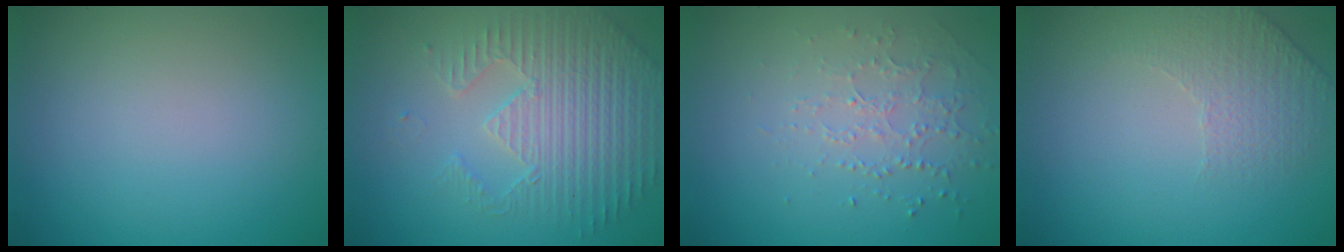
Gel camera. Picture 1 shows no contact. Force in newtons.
{"total": 4.7, "press": 4.4, "slide": 1.6}
{"total": 1.5, "press": 1.2, "slide": 0.9}
{"total": 1.7, "press": 1.3, "slide": 1.1}